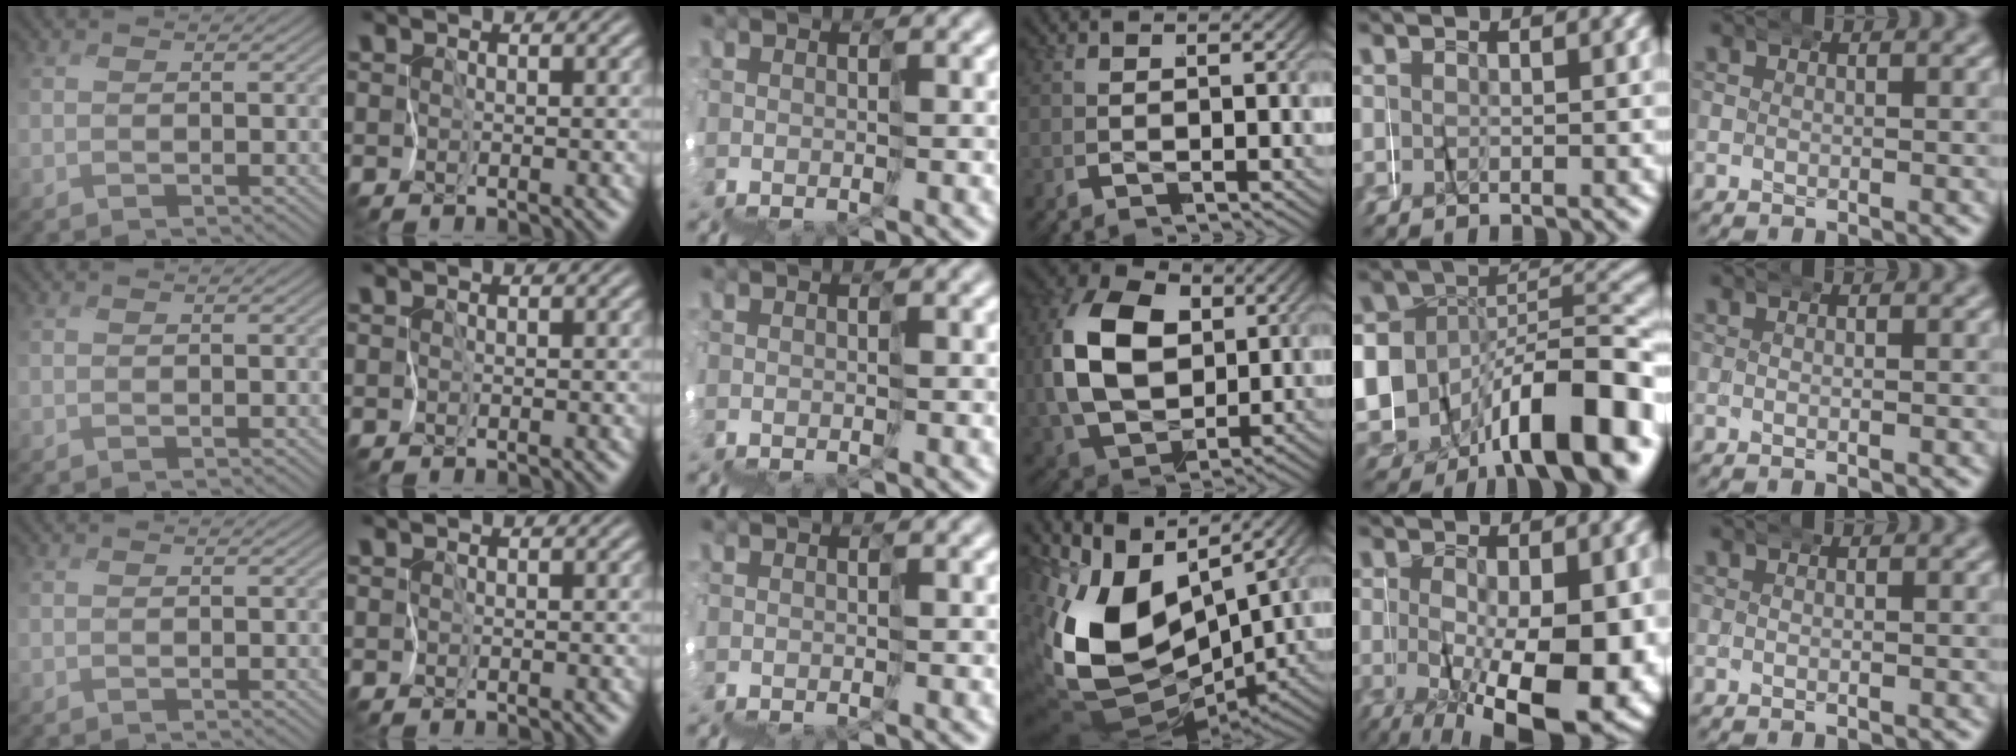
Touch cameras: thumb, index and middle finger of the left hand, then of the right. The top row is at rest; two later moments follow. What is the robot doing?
{"motion": "wrap", "object": "napkin"}